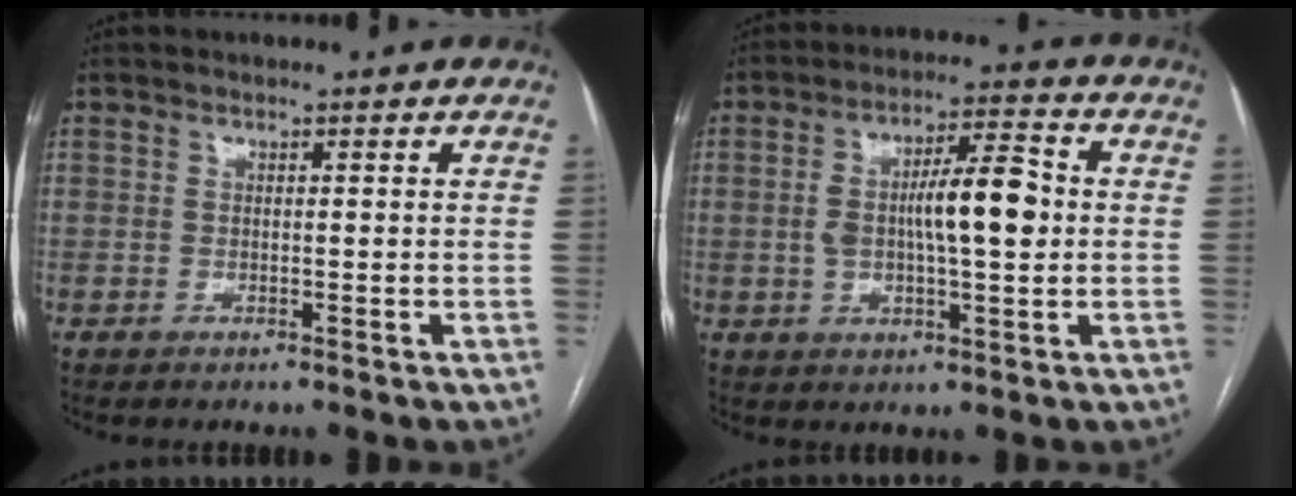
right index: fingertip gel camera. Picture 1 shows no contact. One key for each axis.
{"total": 10.8, "fx": 0.4, "fy": 2.8, "fz": 10.5, "tx": -0.185, "ty": 0.022, "tz": 0.007}